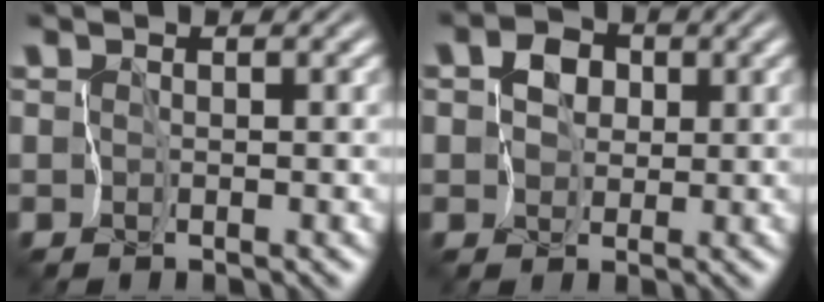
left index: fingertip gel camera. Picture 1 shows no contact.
{"total": 3.7, "force": [1.1, 3.1, 1.8], "torque": [-0.015, 0.024, -0.003]}